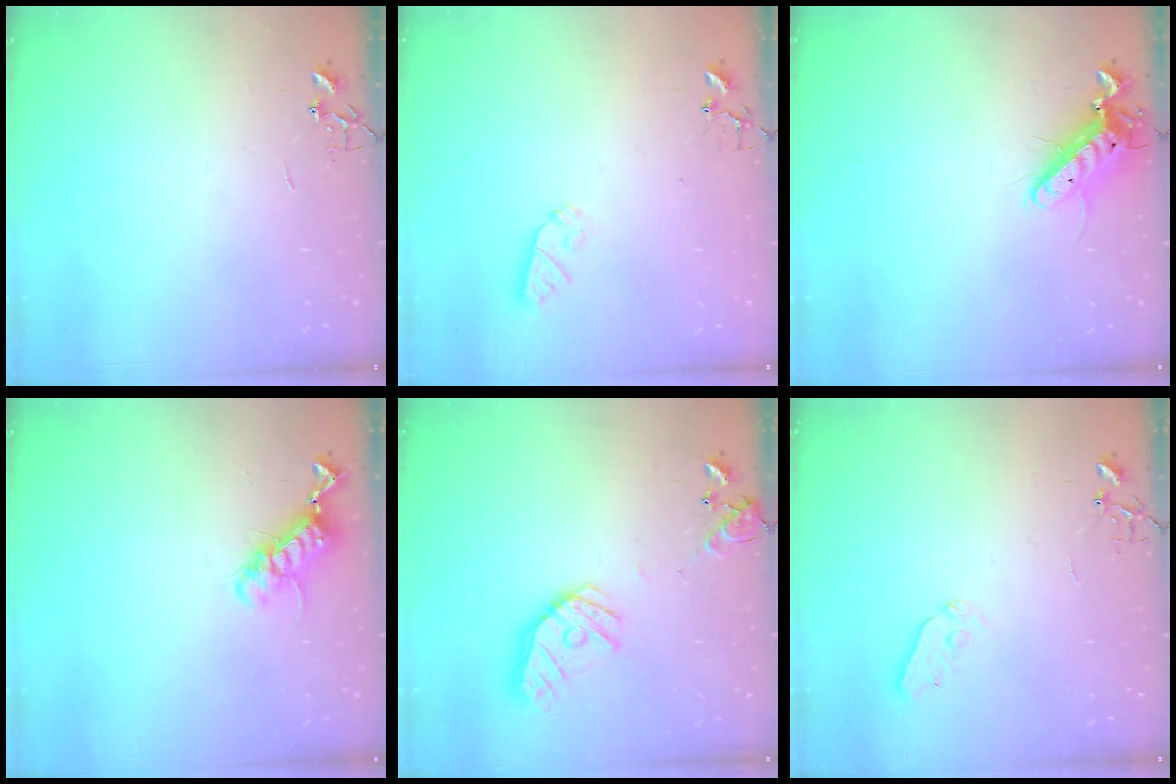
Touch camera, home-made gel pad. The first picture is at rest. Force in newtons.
{"total": 5.4, "press": 5.4, "slide": 0.4}
{"total": 11.9, "press": 11.7, "slide": 2.2}
{"total": 12.0, "press": 12.0, "slide": 1.3}
{"total": 15.8, "press": 15.5, "slide": 2.5}
{"total": 4.5, "press": 4.4, "slide": 0.7}